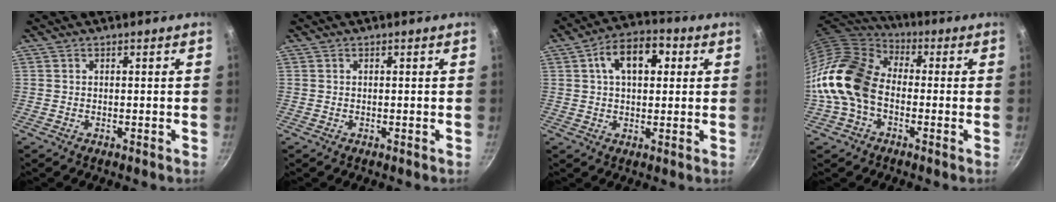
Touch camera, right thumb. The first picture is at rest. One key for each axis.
{"total": 0.0}
{"total": 10.8, "fx": 2.8, "fy": 6.4, "fz": 8.2, "tx": -0.101, "ty": 0.016, "tz": 0.034}
{"total": 16.1, "fx": -2.6, "fy": 11.6, "fz": 10.9, "tx": -0.188, "ty": 0.044, "tz": -0.073}